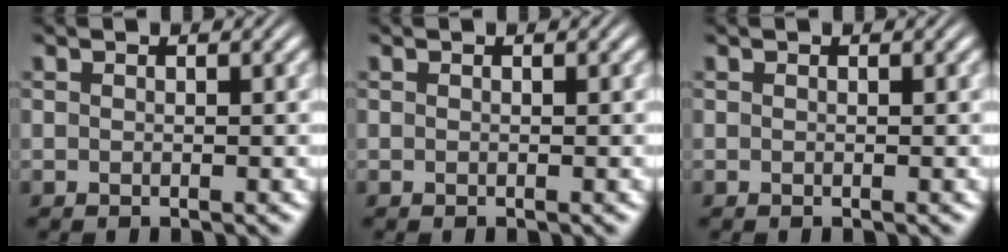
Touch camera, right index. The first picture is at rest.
{"total": 0.0}
{"total": 0.0}